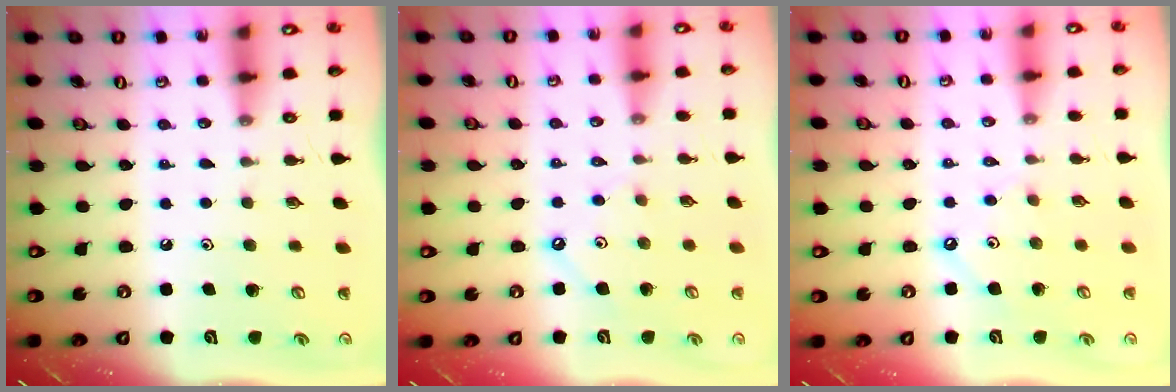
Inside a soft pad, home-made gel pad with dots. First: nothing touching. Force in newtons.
{"total": 2.1, "press": 2.1, "slide": 0.4}
{"total": 2.1, "press": 2.1, "slide": 0.4}